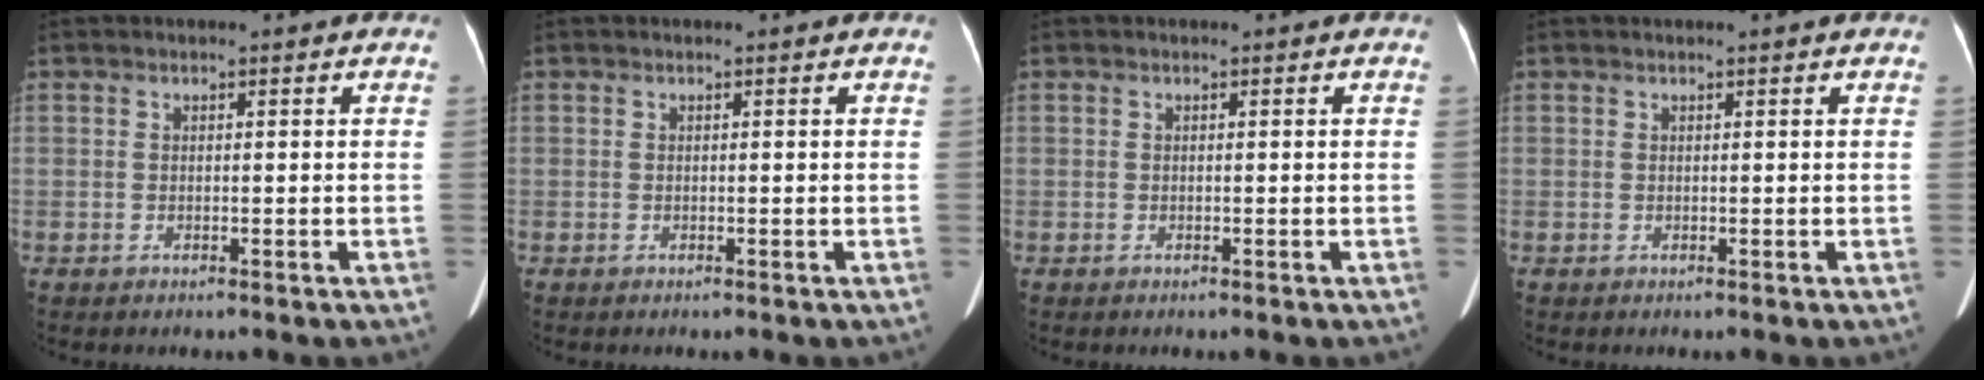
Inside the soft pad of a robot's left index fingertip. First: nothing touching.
{"total": 0.0}
{"total": 0.0}
{"total": 0.7, "force": [0.7, 0.0, 0.3], "torque": [-0.005, 0.016, 0.010]}